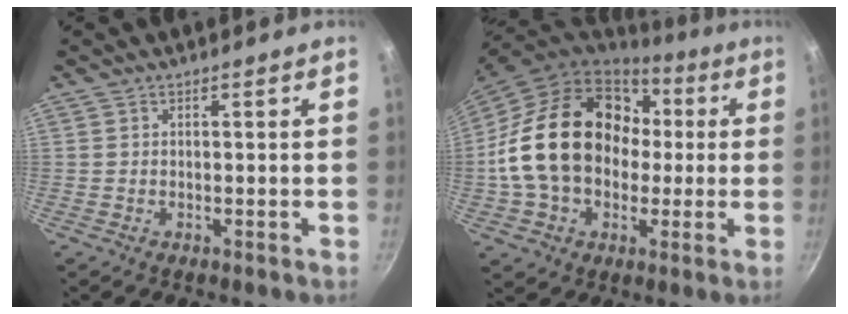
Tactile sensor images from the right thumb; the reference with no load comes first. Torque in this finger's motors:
{"motor_torque": [-0.84, 2.34, 2.49, -0.25, 0.35]}